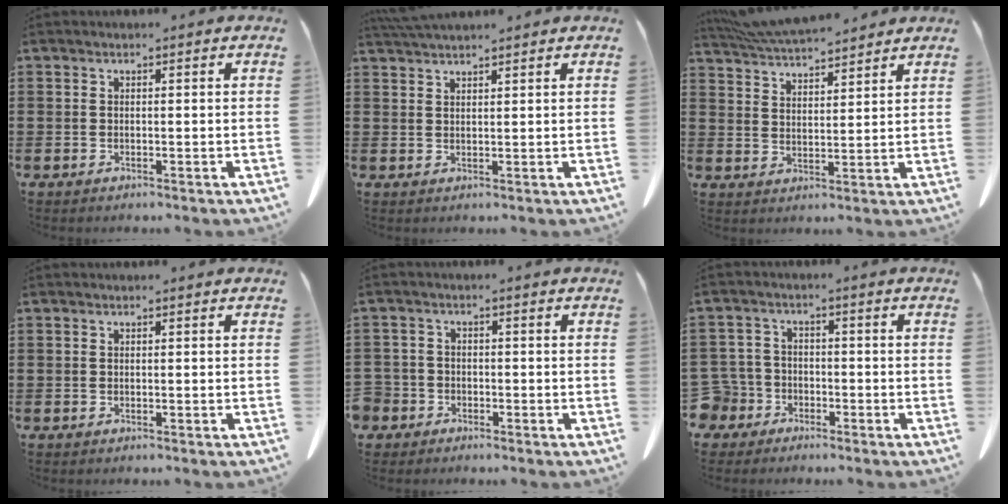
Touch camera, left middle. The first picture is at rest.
{"total": 2.7, "force": [2.6, 0.2, 0.8], "torque": [-0.021, -0.003, 0.049]}
{"total": 6.4, "force": [6.0, 0.9, 1.8], "torque": [-0.056, -0.022, 0.111]}
{"total": 0.0}
{"total": 2.4, "force": [-1.7, 1.7, 0.2], "torque": [-0.019, -0.004, -0.039]}
{"total": 4.6, "force": [-2.6, 3.7, 0.9], "torque": [-0.055, -0.001, -0.059]}